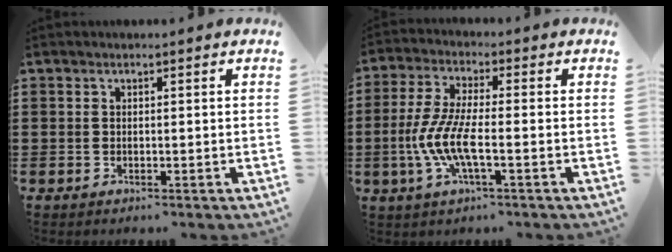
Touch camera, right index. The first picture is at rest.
{"total": 7.8, "force": [-2.4, 1.9, 7.2], "torque": [-0.172, -0.017, -0.055]}